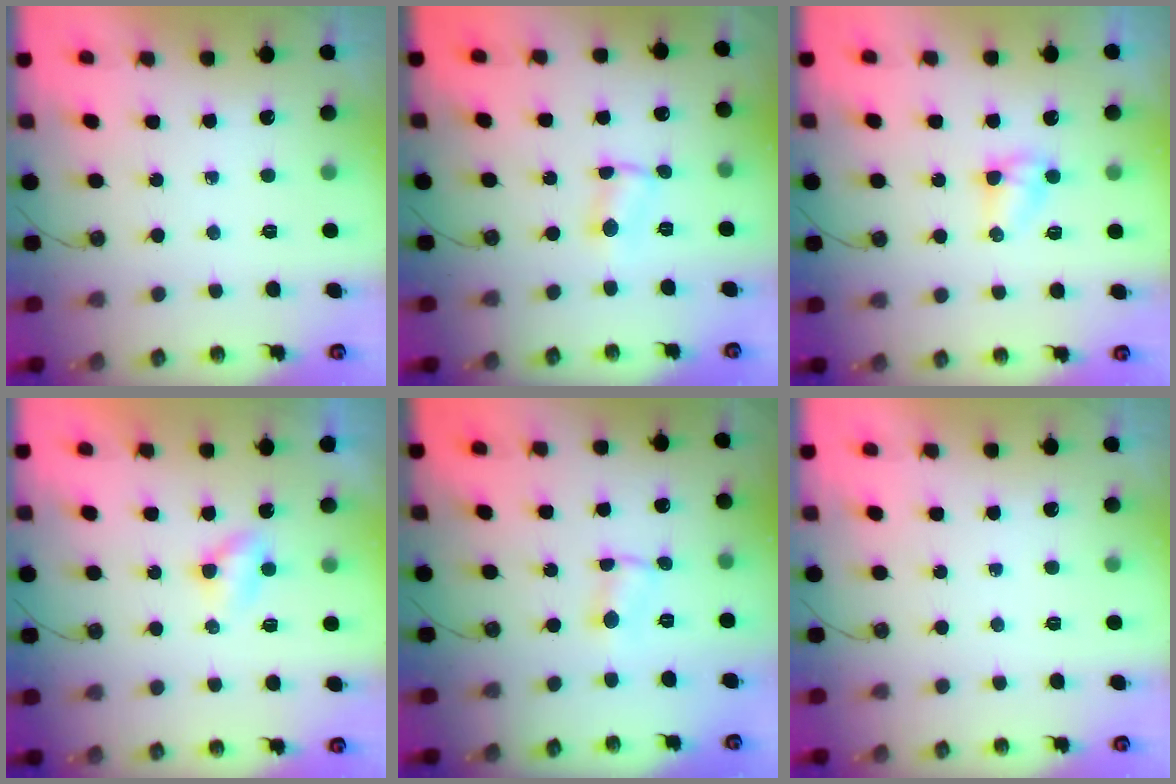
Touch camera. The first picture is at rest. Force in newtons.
{"total": 2.0, "press": 2.0, "slide": 0.3}
{"total": 3.7, "press": 3.7, "slide": 0.5}
{"total": 3.2, "press": 3.1, "slide": 0.4}
{"total": 1.9, "press": 1.9, "slide": 0.2}
{"total": 0.0}